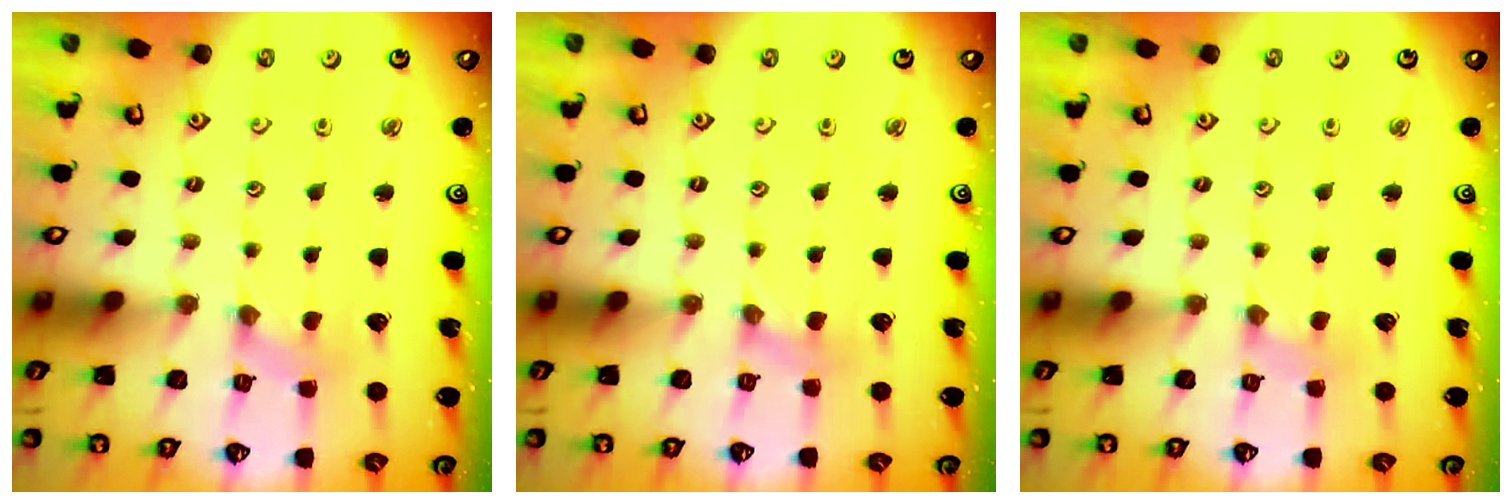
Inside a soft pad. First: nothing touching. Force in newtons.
{"total": 1.7, "press": 1.7, "slide": 0.3}
{"total": 0.0}